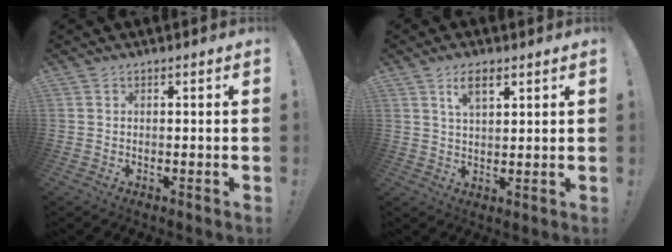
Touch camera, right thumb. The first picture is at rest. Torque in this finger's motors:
{"motor_torque": [0.00, 0.00, 0.22, 0.12, 0.00]}